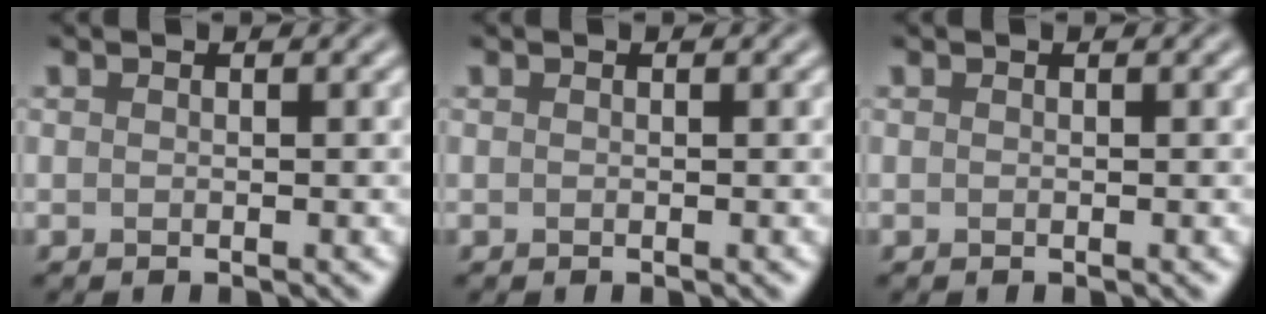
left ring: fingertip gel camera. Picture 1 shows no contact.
{"total": 0.0}
{"total": 0.0}